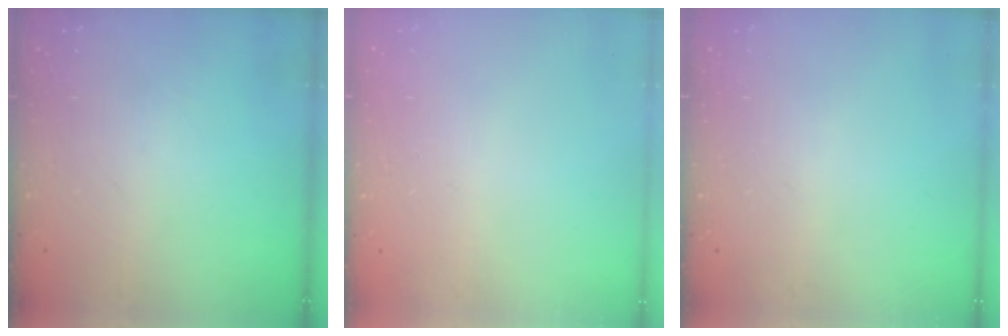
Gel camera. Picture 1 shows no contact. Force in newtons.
{"total": 0.0}
{"total": 0.0}